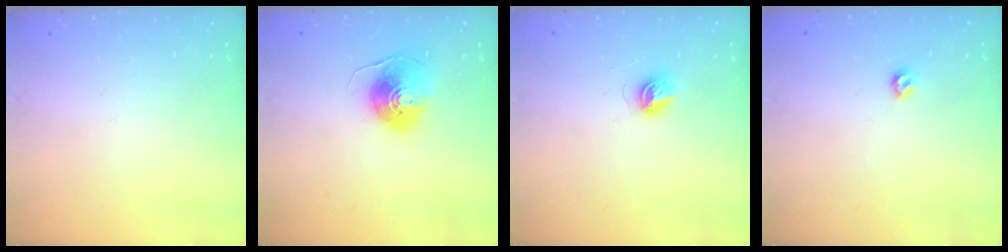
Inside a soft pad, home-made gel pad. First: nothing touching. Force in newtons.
{"total": 8.8, "press": 8.8, "slide": 0.6}
{"total": 5.6, "press": 5.6, "slide": 0.5}
{"total": 4.9, "press": 4.8, "slide": 0.8}